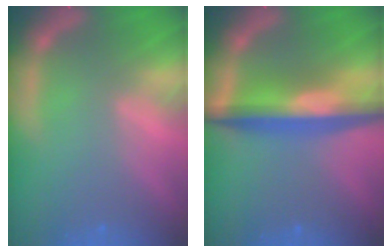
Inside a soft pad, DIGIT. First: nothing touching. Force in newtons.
{"total": 7.5}